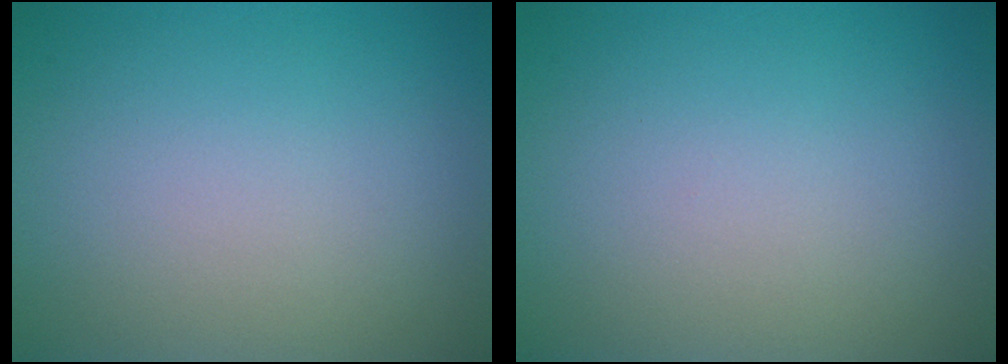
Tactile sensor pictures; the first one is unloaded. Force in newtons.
{"total": 0.0}